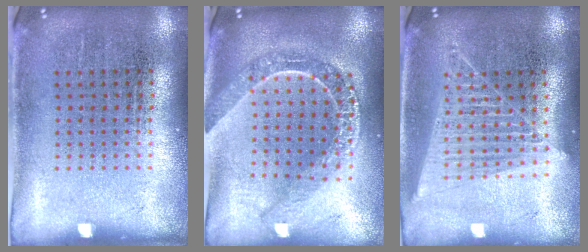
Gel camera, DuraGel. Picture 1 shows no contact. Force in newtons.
{"total": 2.1, "press": 1.9, "slide": 1.0}
{"total": 1.5, "press": 1.4, "slide": 0.5}